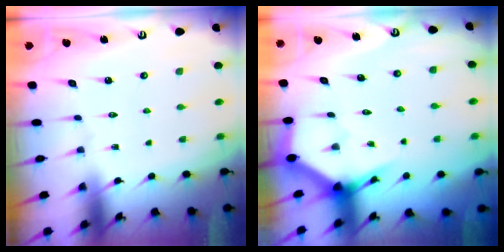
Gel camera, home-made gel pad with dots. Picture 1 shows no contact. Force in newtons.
{"total": 3.8, "press": 3.8, "slide": 0.2}